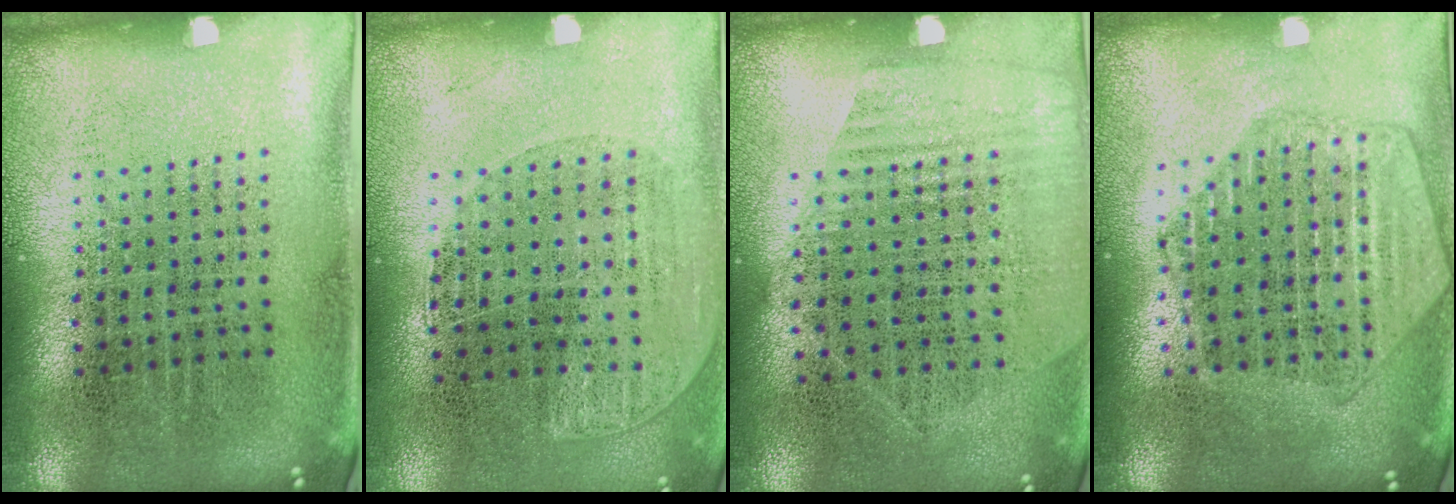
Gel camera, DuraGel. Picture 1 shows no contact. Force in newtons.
{"total": 1.1, "press": 0.9, "slide": 0.6}
{"total": 1.3, "press": 1.1, "slide": 0.7}
{"total": 1.9, "press": 1.8, "slide": 0.6}